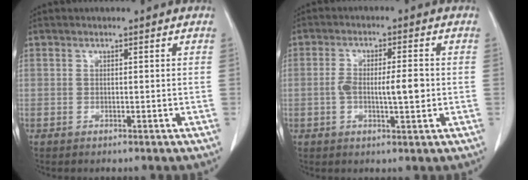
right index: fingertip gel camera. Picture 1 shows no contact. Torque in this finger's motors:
{"motor_torque": [0.17, 0.15, 0.17, 0.06]}